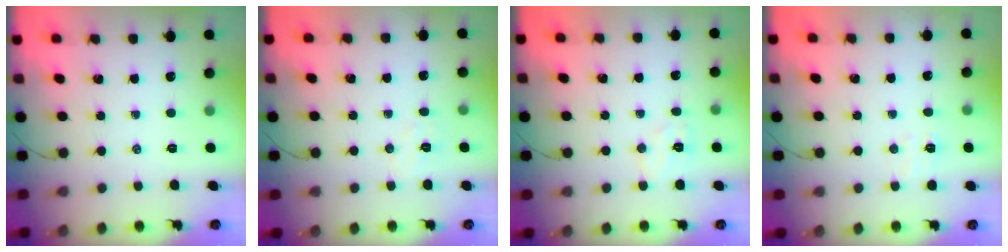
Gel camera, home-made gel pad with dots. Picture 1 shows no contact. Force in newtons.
{"total": 4.6, "press": 4.5, "slide": 1.0}
{"total": 5.9, "press": 5.7, "slide": 1.3}
{"total": 3.7, "press": 3.5, "slide": 1.1}